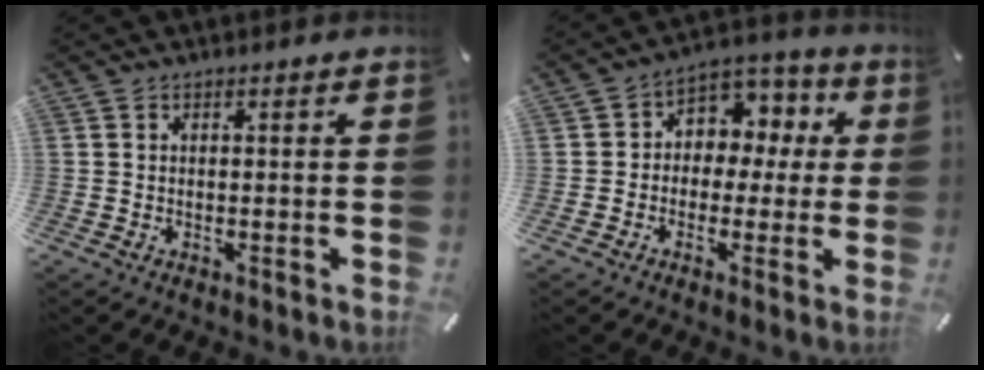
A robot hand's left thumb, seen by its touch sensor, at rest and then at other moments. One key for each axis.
{"total": 7.5, "fx": 0.3, "fy": 6.9, "fz": 2.7, "tx": -0.041, "ty": -0.003, "tz": 0.005}